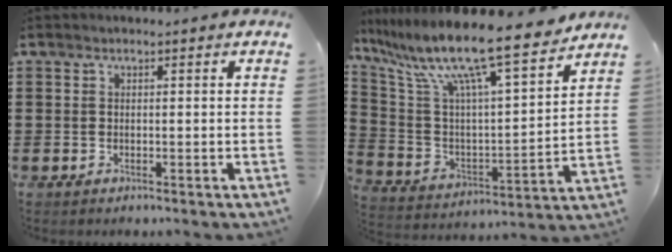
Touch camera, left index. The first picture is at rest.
{"total": 12.7, "force": [10.1, 0.4, 7.6], "torque": [-0.186, -0.072, 0.168]}